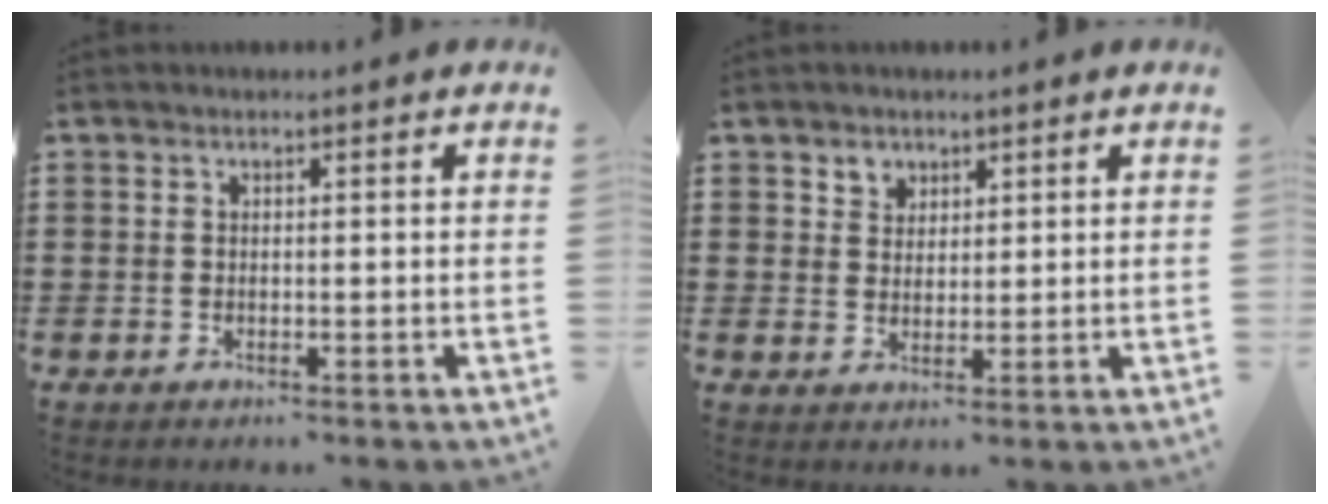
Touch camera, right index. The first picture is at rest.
{"total": 2.6, "force": [1.6, 2.0, 0.0], "torque": [-0.010, 0.009, 0.030]}